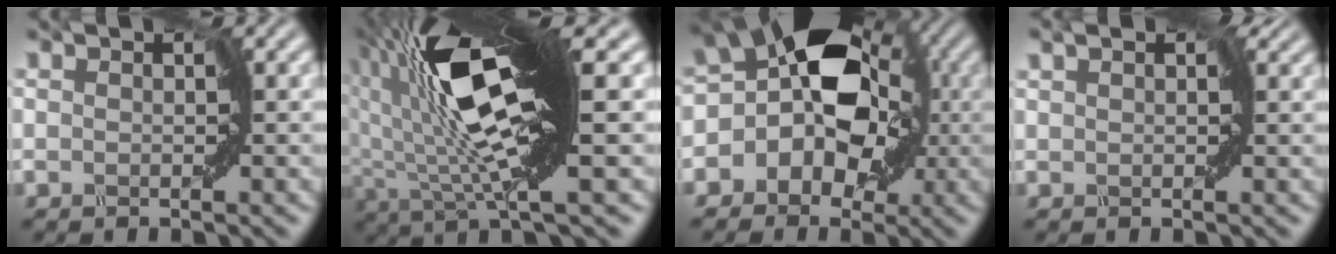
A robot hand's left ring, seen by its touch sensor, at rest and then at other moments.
{"total": 11.1, "force": [3.1, 2.0, 10.5], "torque": [-0.214, 0.005, 0.062]}
{"total": 8.5, "force": [-0.1, 5.7, 6.4], "torque": [-0.079, 0.011, -0.009]}
{"total": 1.1, "force": [0.5, 0.7, 0.7], "torque": [-0.003, -0.001, 0.005]}